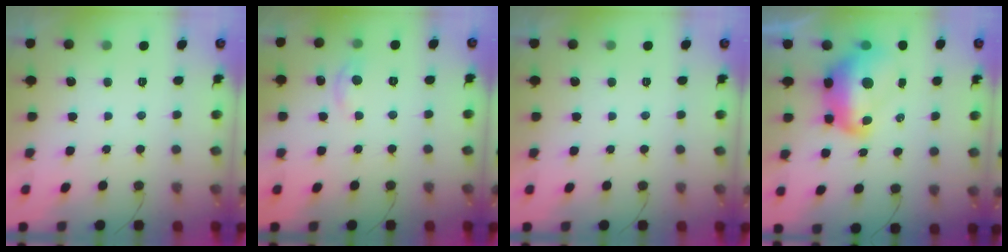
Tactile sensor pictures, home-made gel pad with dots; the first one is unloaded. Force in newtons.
{"total": 4.9, "press": 4.9, "slide": 0.6}
{"total": 0.0}
{"total": 15.2, "press": 15.2, "slide": 1.2}